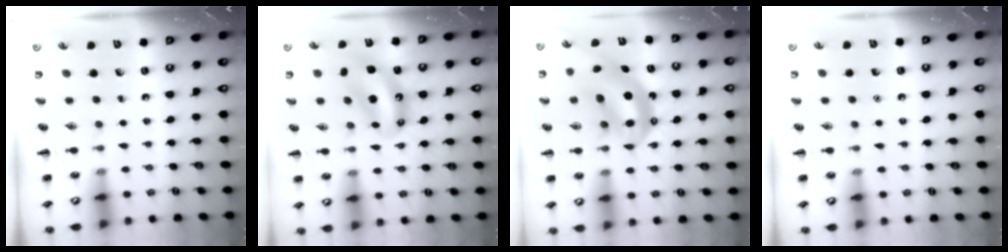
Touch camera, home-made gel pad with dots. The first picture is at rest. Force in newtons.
{"total": 9.4, "press": 9.0, "slide": 2.6}
{"total": 11.7, "press": 11.3, "slide": 3.0}
{"total": 1.6, "press": 1.6, "slide": 0.1}